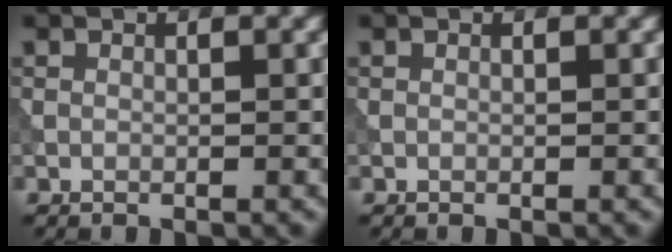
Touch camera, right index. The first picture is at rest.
{"total": 0.0}